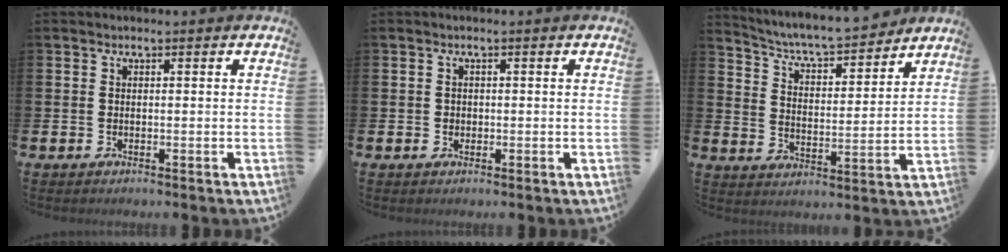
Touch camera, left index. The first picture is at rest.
{"total": 0.8, "force": [0.1, 0.8, 0.2], "torque": [0.004, 0.005, -0.002]}
{"total": 6.3, "force": [6.1, 0.6, 1.7], "torque": [-0.066, -0.048, 0.101]}